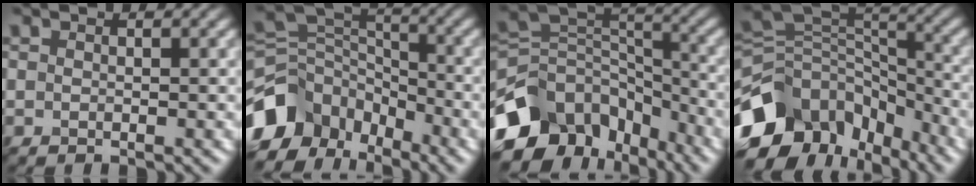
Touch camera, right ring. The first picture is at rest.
{"total": 9.8, "force": [-5.4, 6.8, 4.6], "torque": [-0.091, 0.007, -0.113]}
{"total": 12.2, "force": [-6.9, 8.5, 5.4], "torque": [-0.117, 0.004, -0.120]}
{"total": 13.6, "force": [-7.1, 9.5, 6.6], "torque": [-0.171, 0.002, -0.114]}